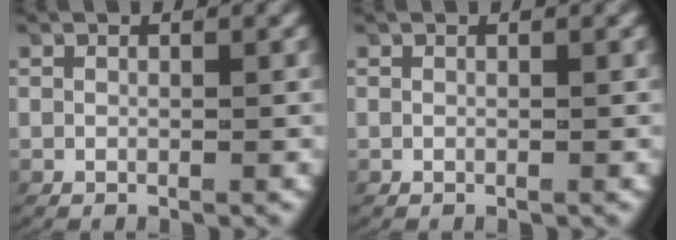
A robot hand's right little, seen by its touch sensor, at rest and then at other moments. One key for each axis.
{"total": 0.0}